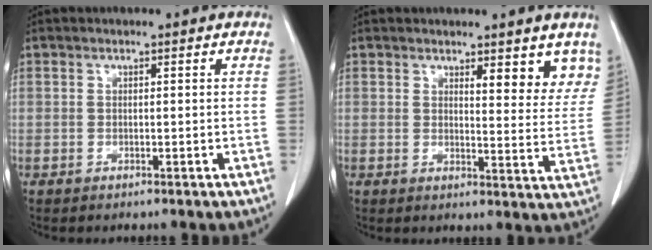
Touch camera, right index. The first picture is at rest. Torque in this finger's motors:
{"motor_torque": [0.21, 0.02, 0.17, 0.04]}